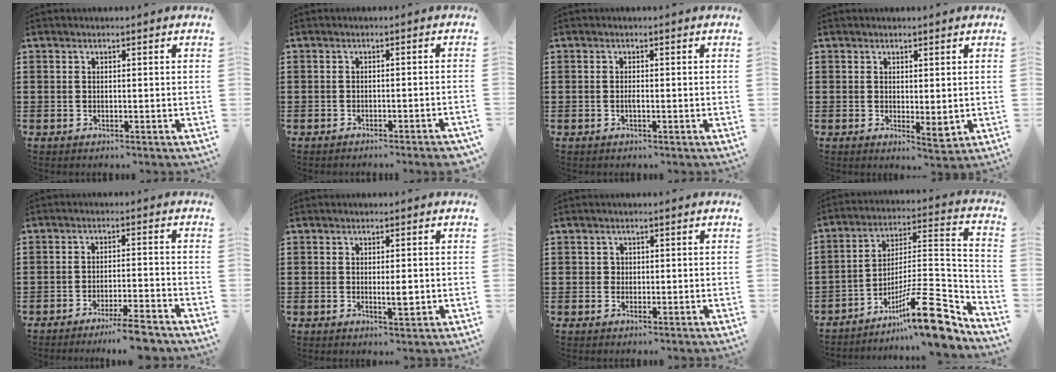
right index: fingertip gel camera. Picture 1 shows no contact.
{"total": 1.8, "force": [-1.5, -0.2, 0.9], "torque": [-0.014, 0.000, -0.029]}
{"total": 0.9, "force": [-0.4, 0.1, 0.8], "torque": [-0.016, -0.005, -0.006]}
{"total": 2.6, "force": [0.7, 1.1, 2.2], "torque": [-0.041, 0.000, 0.014]}
{"total": 5.0, "force": [-4.3, -0.5, 2.6], "torque": [-0.042, -0.013, -0.078]}
{"total": 2.9, "force": [-0.3, 0.6, 2.8], "torque": [-0.049, -0.003, -0.005]}
{"total": 0.9, "force": [0.2, 0.9, 0.3], "torque": [-0.008, 0.004, 0.004]}
{"total": 15.8, "force": [-10.2, 3.5, 11.5], "torque": [-0.157, 0.029, -0.173]}